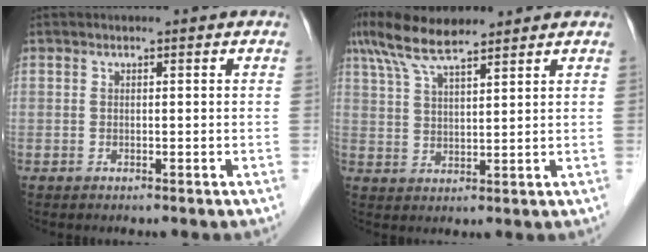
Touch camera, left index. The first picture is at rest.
{"total": 8.5, "force": [6.7, 1.3, 5.1], "torque": [-0.104, 0.031, 0.122]}